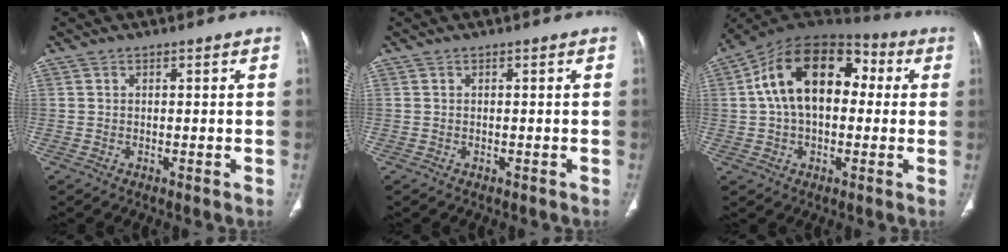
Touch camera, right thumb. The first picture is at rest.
{"total": 0.0}
{"total": 18.8, "force": [2.8, 11.9, 14.3], "torque": [-0.220, 0.042, 0.036]}